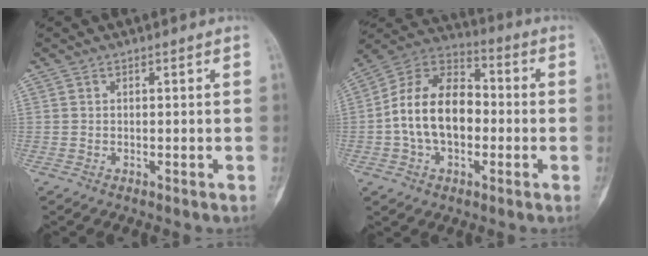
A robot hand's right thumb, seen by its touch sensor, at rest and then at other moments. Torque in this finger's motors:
{"motor_torque": [0.36, 1.41, 0.69, -0.42, 0.08]}